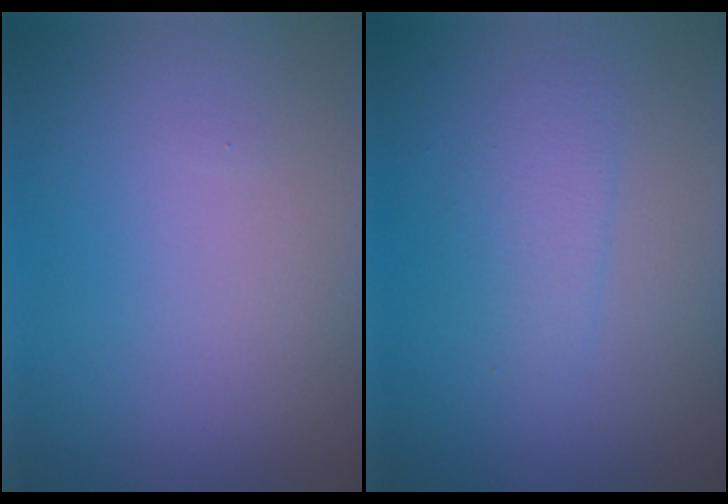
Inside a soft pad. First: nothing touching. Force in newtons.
{"total": 1.8, "press": 1.8, "slide": 0.1}